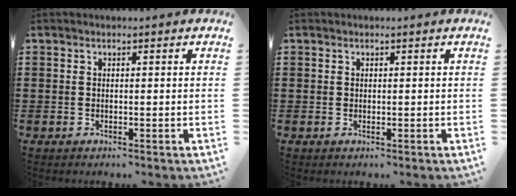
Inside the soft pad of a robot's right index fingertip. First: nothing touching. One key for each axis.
{"total": 0.0}